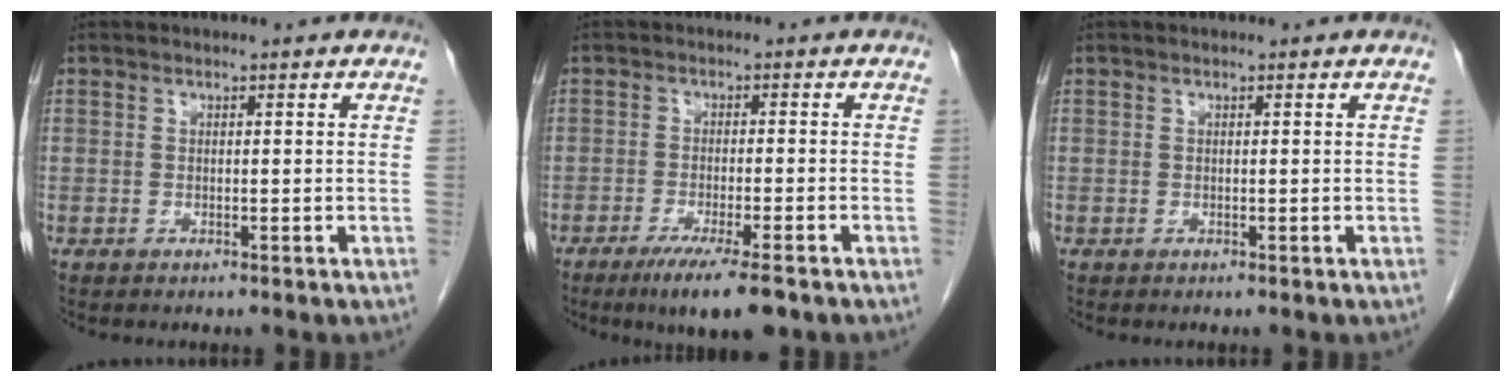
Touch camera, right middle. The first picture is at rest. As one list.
[{"total": 8.1, "force": [-5.5, 0.6, 5.8], "torque": [-0.087, -0.018, -0.085]}, {"total": 0.0}]